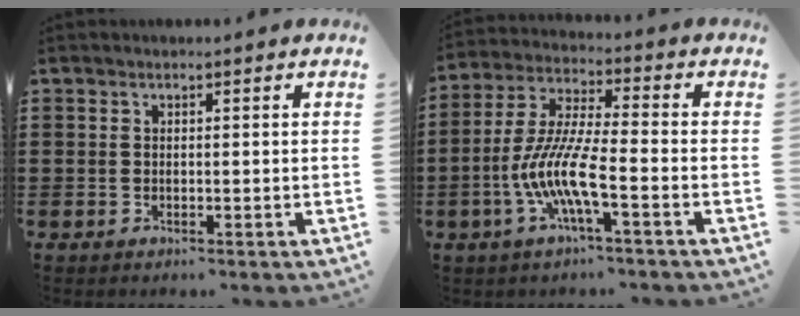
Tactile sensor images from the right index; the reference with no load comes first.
{"total": 9.3, "force": [-3.8, 1.5, 8.4], "torque": [-0.196, -0.017, -0.081]}